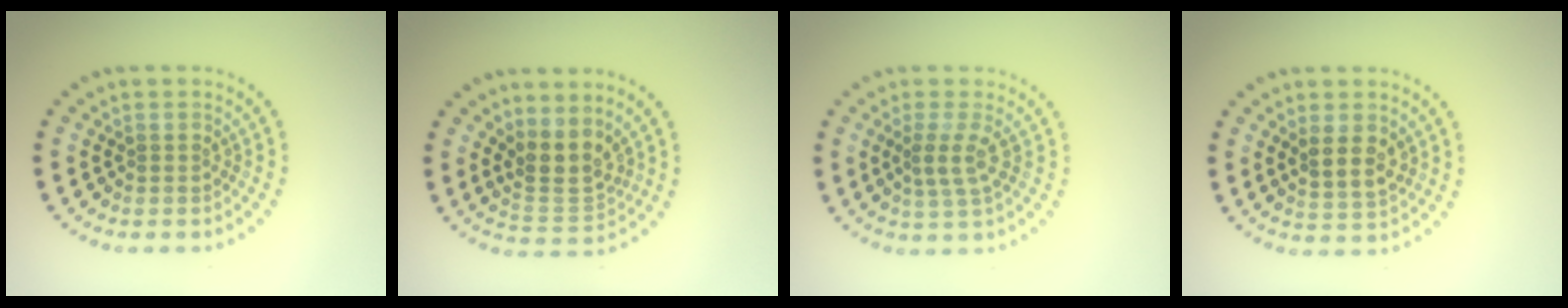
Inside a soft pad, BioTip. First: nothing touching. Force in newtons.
{"total": 3.4, "press": 2.8, "slide": 2.0}
{"total": 2.1, "press": 1.7, "slide": 1.2}
{"total": 2.7, "press": 2.5, "slide": 1.0}